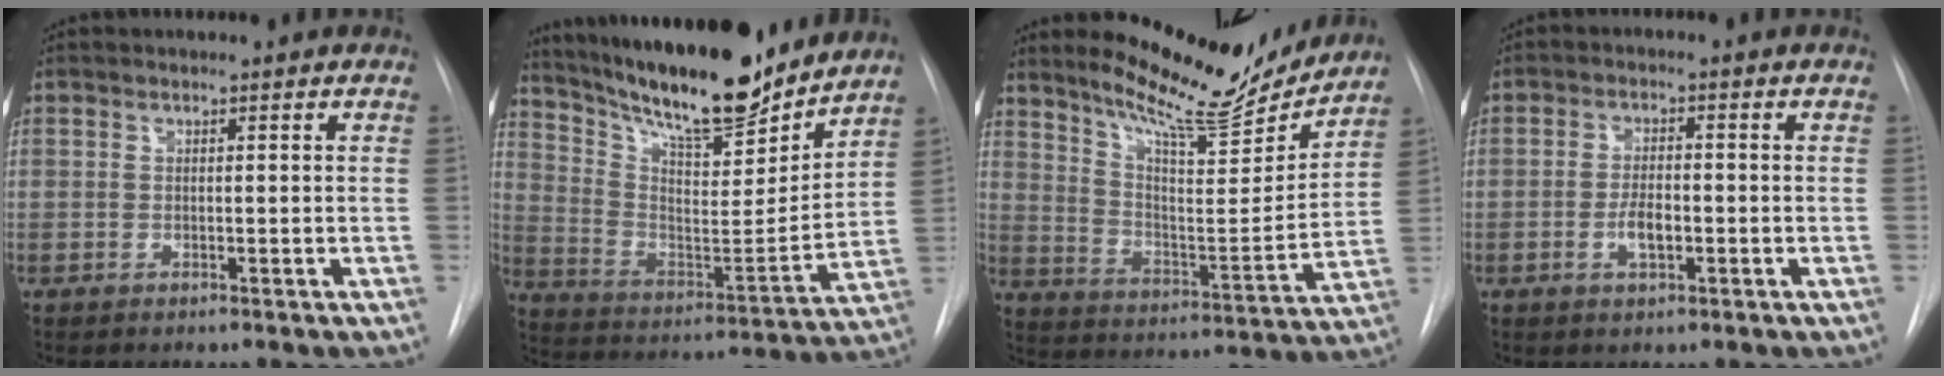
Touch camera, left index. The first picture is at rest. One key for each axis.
{"total": 22.7, "fx": 19.3, "fy": 4.3, "fz": 11.1, "tx": -0.199, "ty": -0.016, "tz": 0.309}
{"total": 16.2, "fx": 15.0, "fy": 2.1, "fz": 5.8, "tx": -0.099, "ty": -0.045, "tz": 0.228}
{"total": 3.6, "fx": -1.1, "fy": 1.4, "fz": 3.1, "tx": -0.058, "ty": 0.001, "tz": -0.019}